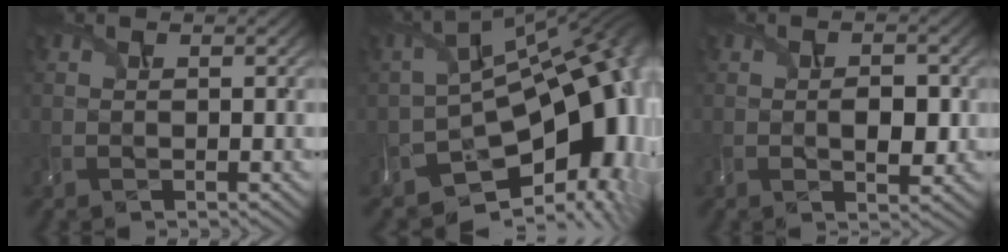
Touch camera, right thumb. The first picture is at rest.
{"total": 14.1, "force": [-5.4, 7.6, 10.5], "torque": [-0.147, -0.024, -0.059]}
{"total": 2.7, "force": [-0.4, 0.9, 2.5], "torque": [-0.053, 0.001, 0.005]}